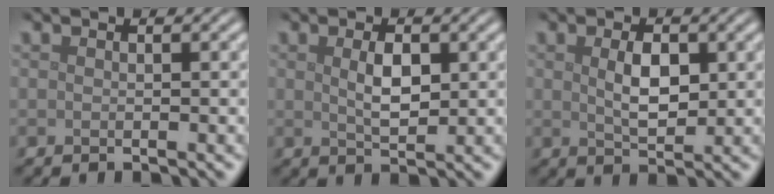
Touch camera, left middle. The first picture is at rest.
{"total": 2.7, "force": [0.6, 1.2, 2.3], "torque": [-0.048, -0.002, 0.016]}
{"total": 3.1, "force": [0.7, 1.6, 2.6], "torque": [-0.054, -0.003, 0.017]}